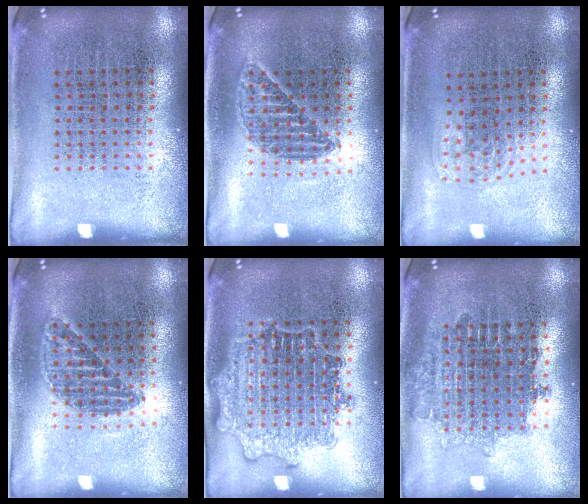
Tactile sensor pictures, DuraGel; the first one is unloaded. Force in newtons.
{"total": 1.2, "press": 1.1, "slide": 0.5}
{"total": 0.9, "press": 0.6, "slide": 0.7}
{"total": 1.1, "press": 1.0, "slide": 0.4}
{"total": 1.7, "press": 1.7, "slide": 0.4}
{"total": 1.7, "press": 1.4, "slide": 1.0}